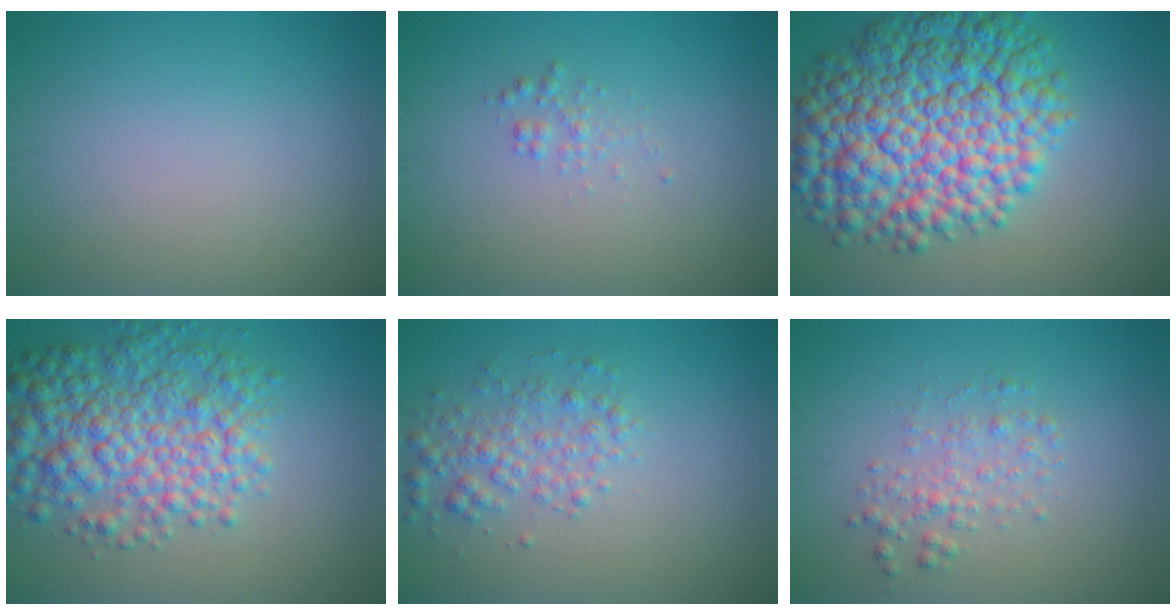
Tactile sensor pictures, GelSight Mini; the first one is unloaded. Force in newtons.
{"total": 1.0, "press": 1.0, "slide": 0.0}
{"total": 13.4, "press": 13.4, "slide": 0.2}
{"total": 7.7, "press": 7.7, "slide": 0.1}
{"total": 2.8, "press": 2.8, "slide": 0.1}
{"total": 2.0, "press": 2.0, "slide": 0.1}